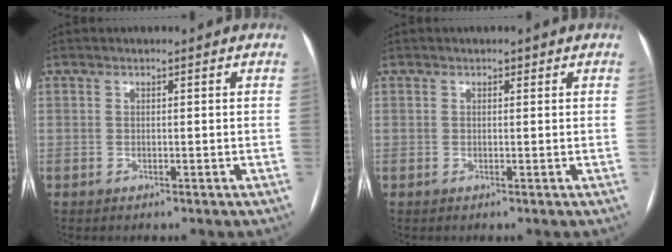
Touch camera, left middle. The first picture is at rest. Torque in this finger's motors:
{"motor_torque": [-0.02, -0.02, 0.04, 0.01]}